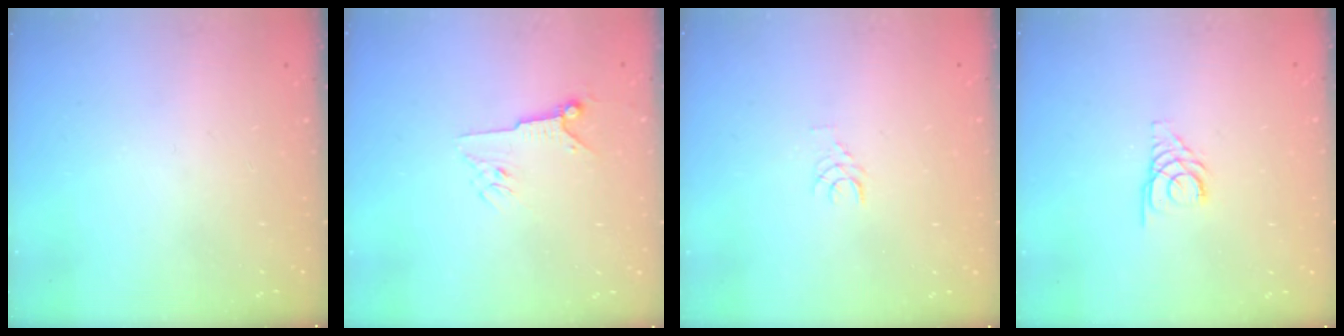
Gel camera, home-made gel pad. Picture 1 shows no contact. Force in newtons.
{"total": 5.6, "press": 5.6, "slide": 0.8}
{"total": 3.6, "press": 3.6, "slide": 0.3}
{"total": 3.2, "press": 3.1, "slide": 0.2}